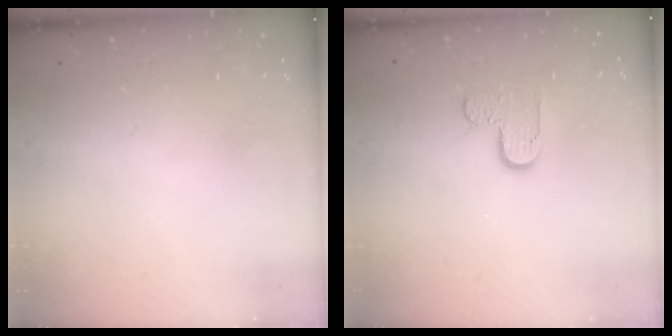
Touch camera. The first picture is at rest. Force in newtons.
{"total": 5.5, "press": 5.5, "slide": 0.5}